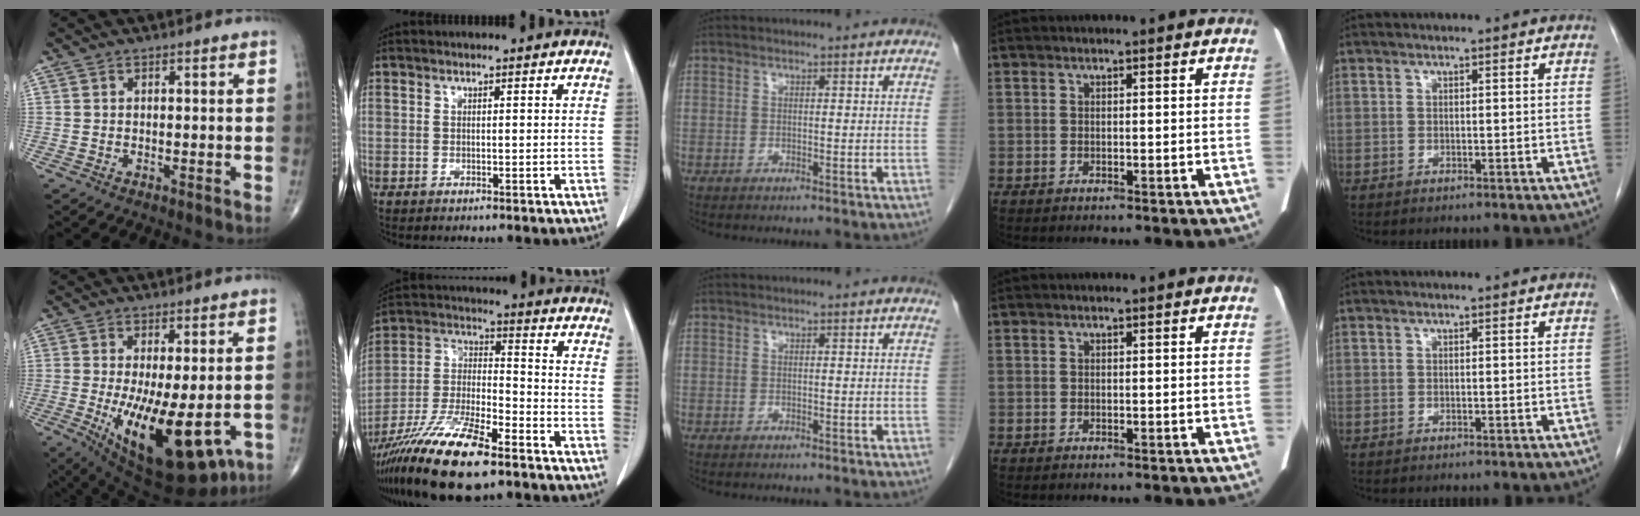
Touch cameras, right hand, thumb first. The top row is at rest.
{"thumb": {"total": 19.1, "force": [-5.2, 7.4, 16.8], "torque": [-0.259, -0.030, -0.057]}, "index": {"total": 17.9, "force": [-11.9, 3.6, 12.9], "torque": [-0.275, -0.025, -0.219]}}